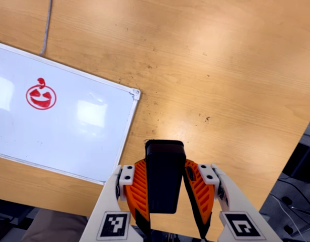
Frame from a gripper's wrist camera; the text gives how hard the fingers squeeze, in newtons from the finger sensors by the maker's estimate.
{"total": 4.7, "left": 3.7, "right": 5.7}